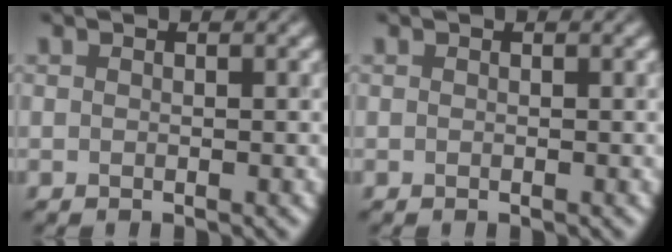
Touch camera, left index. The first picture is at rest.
{"total": 0.0}